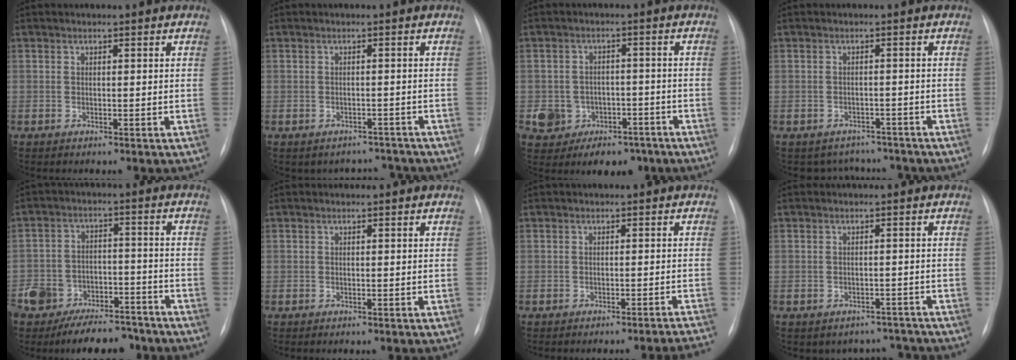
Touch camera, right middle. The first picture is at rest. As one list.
[{"total": 4.5, "force": [-3.9, 2.1, -0.6], "torque": [0.018, 0.026, -0.046]}, {"total": 8.7, "force": [-4.2, 7.2, 2.5], "torque": [-0.042, 0.022, -0.049]}, {"total": 5.6, "force": [-4.9, 2.7, -0.2], "torque": [0.011, 0.020, -0.058]}, {"total": 13.1, "force": [-10.4, 6.1, 5.0], "torque": [-0.071, 0.021, -0.161]}, {"total": 0.0}, {"total": 5.6, "force": [-5.3, -1.4, 0.9], "torque": [0.000, -0.004, -0.056]}, {"total": 5.2, "force": [-4.5, 2.7, -0.6], "torque": [0.025, 0.032, -0.051]}]